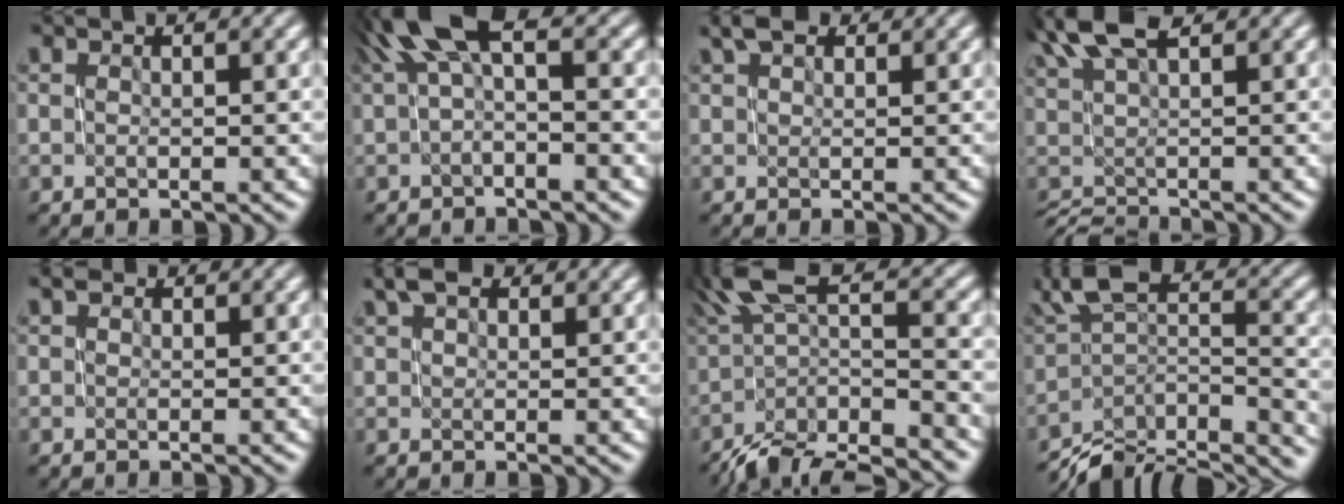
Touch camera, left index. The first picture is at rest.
{"total": 4.7, "force": [1.4, 1.1, 4.4], "torque": [-0.083, 0.020, 0.021]}
{"total": 2.6, "force": [2.1, 0.9, 1.2], "torque": [-0.019, 0.009, 0.035]}
{"total": 5.4, "force": [3.3, 1.4, 4.0], "torque": [-0.056, 0.022, 0.055]}
{"total": 0.9, "force": [0.8, 0.3, 0.3], "torque": [-0.005, 0.004, 0.002]}
{"total": 2.8, "force": [2.2, 1.1, 1.4], "torque": [-0.024, 0.011, 0.037]}
{"total": 9.3, "force": [-4.2, 2.8, 7.8], "torque": [-0.141, 0.013, -0.070]}
{"total": 9.5, "force": [-7.1, 3.4, 5.3], "torque": [-0.091, 0.020, -0.105]}